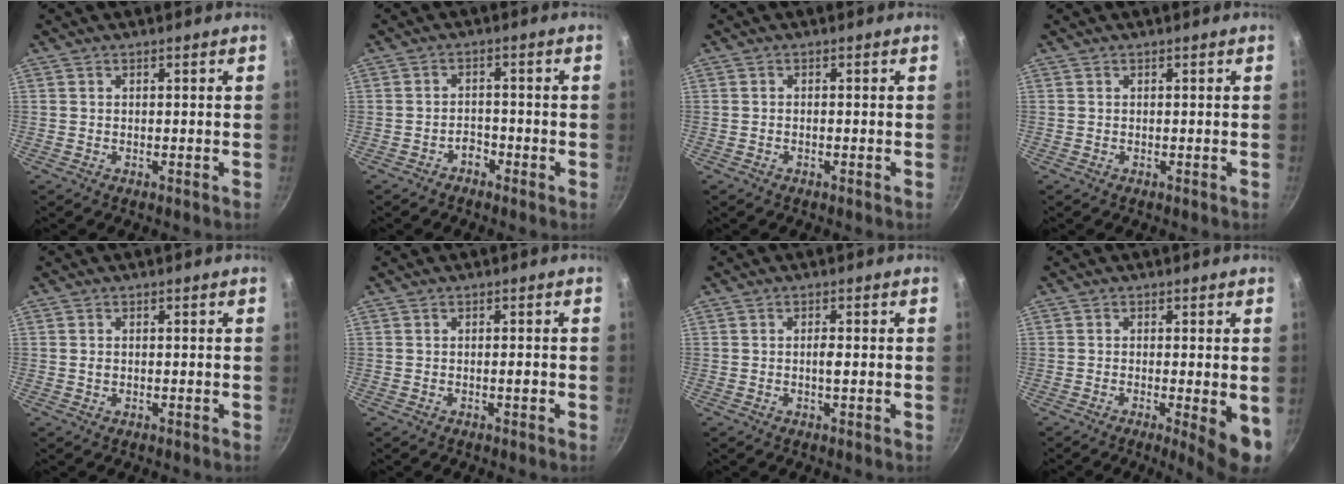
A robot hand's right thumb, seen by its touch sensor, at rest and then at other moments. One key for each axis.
{"total": 2.3, "fx": -1.7, "fy": 1.2, "fz": 0.8, "tx": -0.001, "ty": 0.023, "tz": -0.026}
{"total": 0.6, "fx": -0.3, "fy": 0.2, "fz": 0.4, "tx": -0.009, "ty": 0.005, "tz": -0.007}
{"total": 0.0}
{"total": 0.9, "fx": 0.0, "fy": 0.7, "fz": 0.6, "tx": -0.011, "ty": 0.001, "tz": 0.000}
{"total": 1.1, "fx": -0.4, "fy": 0.3, "fz": 1.0, "tx": -0.016, "ty": 0.003, "tz": -0.006}
{"total": 1.7, "fx": -0.2, "fy": 0.3, "fz": 1.6, "tx": -0.032, "ty": 0.002, "tz": -0.005}
{"total": 7.4, "fx": -1.5, "fy": 1.5, "fz": 7.1, "tx": -0.085, "ty": -0.009, "tz": -0.016}